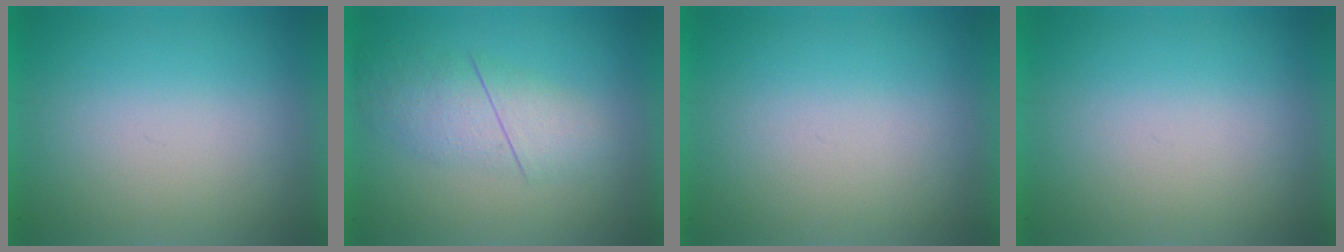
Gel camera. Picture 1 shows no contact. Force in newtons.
{"total": 2.7}
{"total": 0.0}
{"total": 0.0}